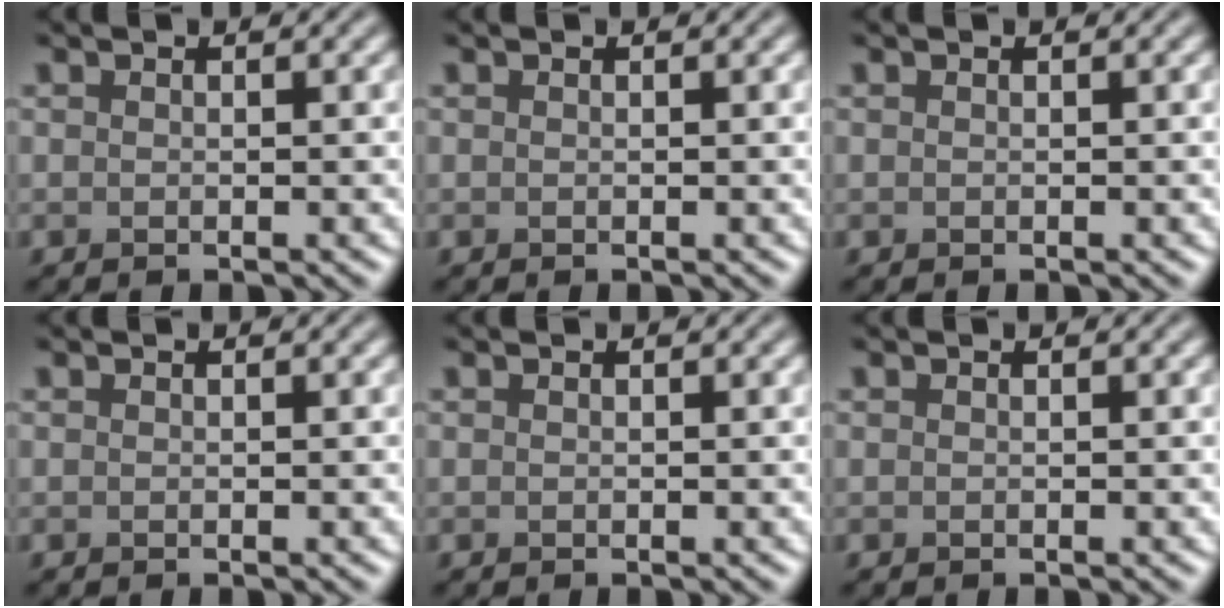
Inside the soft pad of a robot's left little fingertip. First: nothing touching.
{"total": 0.0}
{"total": 0.0}
{"total": 0.0}
{"total": 0.0}
{"total": 0.0}